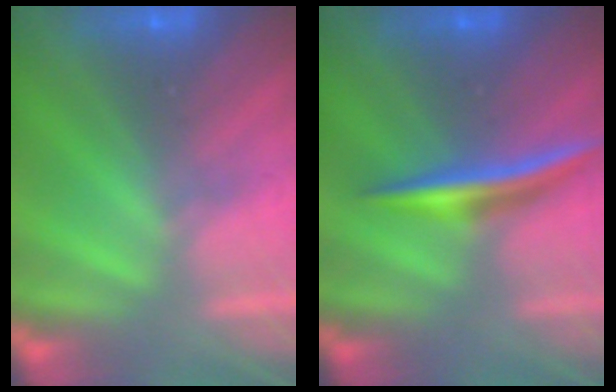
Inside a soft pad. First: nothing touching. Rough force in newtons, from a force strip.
{"total": 1.9}